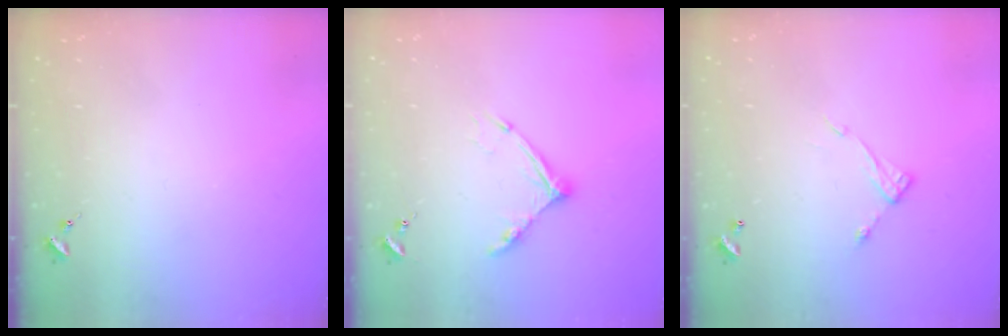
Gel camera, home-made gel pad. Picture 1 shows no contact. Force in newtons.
{"total": 10.5, "press": 10.5, "slide": 1.0}
{"total": 7.5, "press": 7.5, "slide": 0.2}